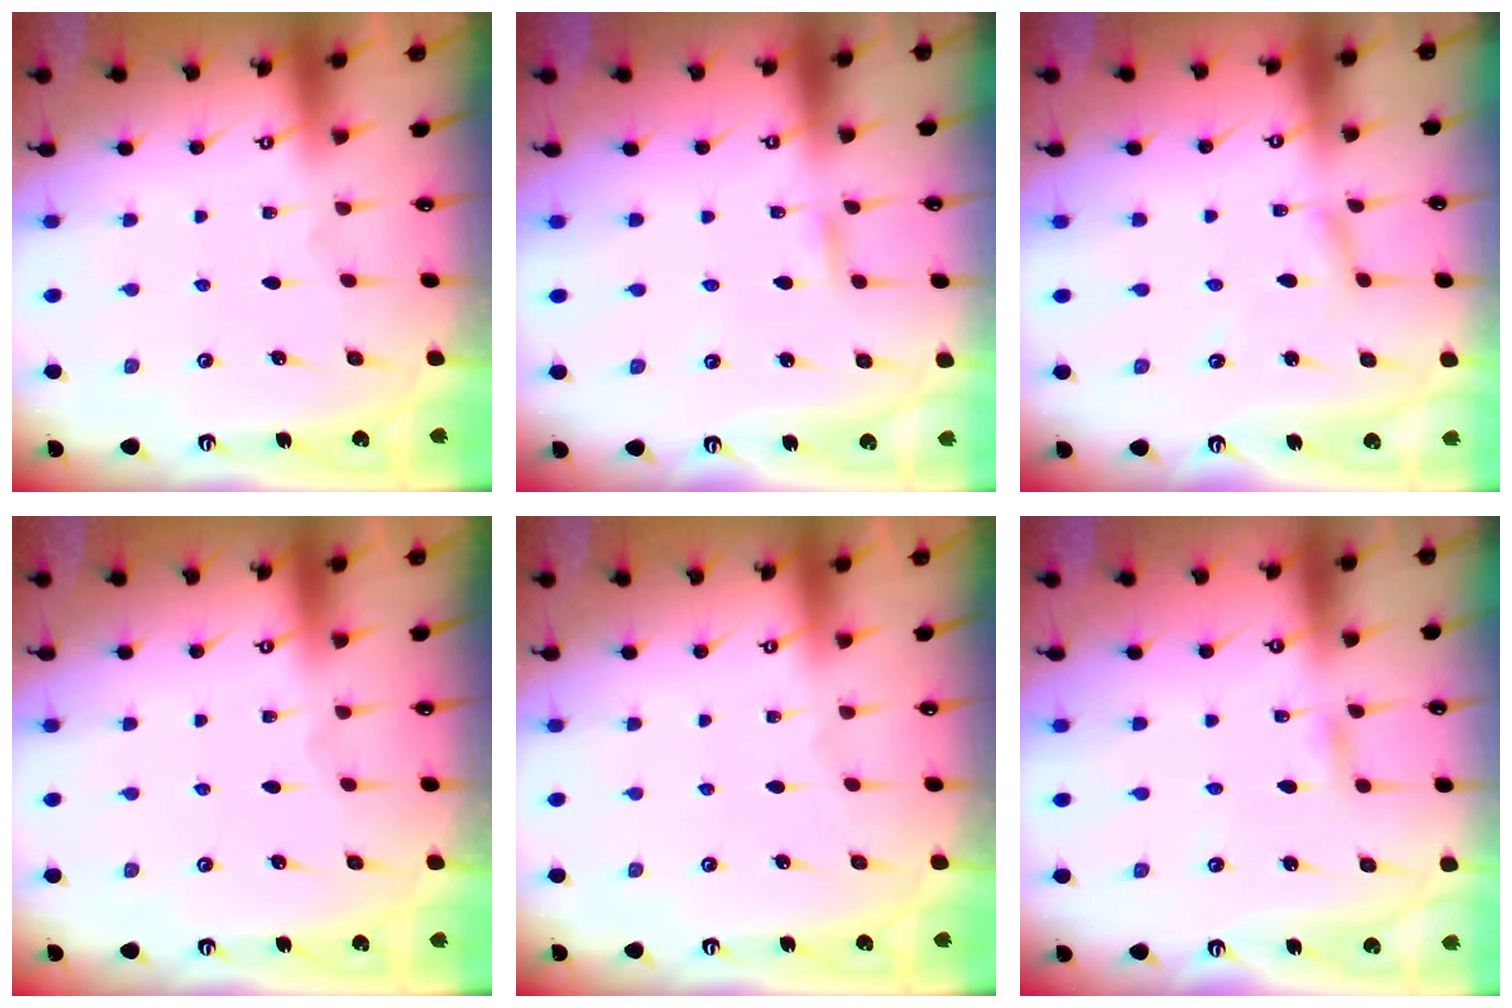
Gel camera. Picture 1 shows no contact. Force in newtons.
{"total": 2.4, "press": 2.4, "slide": 0.2}
{"total": 2.9, "press": 2.9, "slide": 0.2}
{"total": 0.0}
{"total": 0.0}
{"total": 3.3, "press": 3.3, "slide": 0.2}